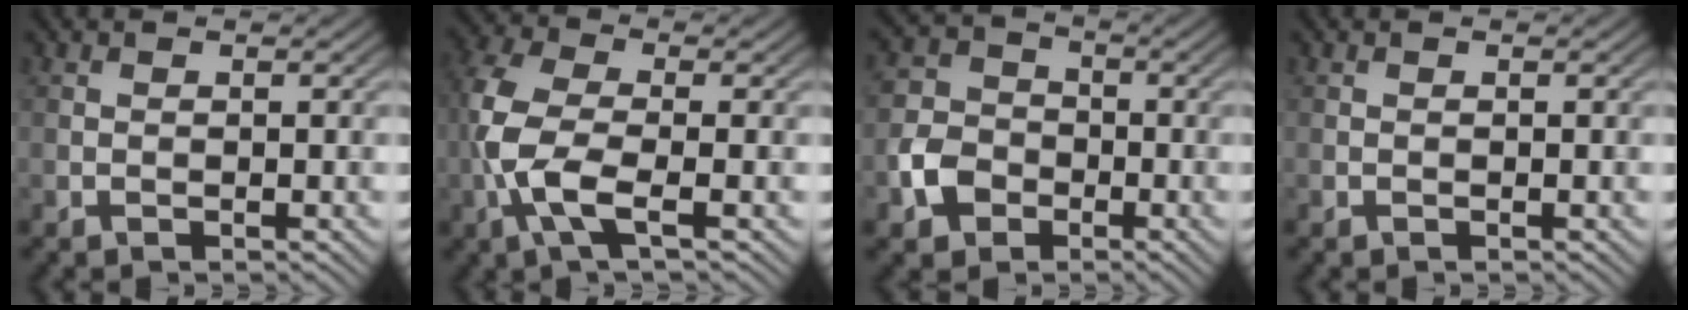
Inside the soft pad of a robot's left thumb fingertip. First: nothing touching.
{"total": 7.6, "force": [-1.9, 3.0, 6.7], "torque": [-0.170, 0.009, -0.051]}
{"total": 5.6, "force": [-2.3, 4.5, 2.4], "torque": [-0.062, 0.000, -0.058]}
{"total": 0.0}